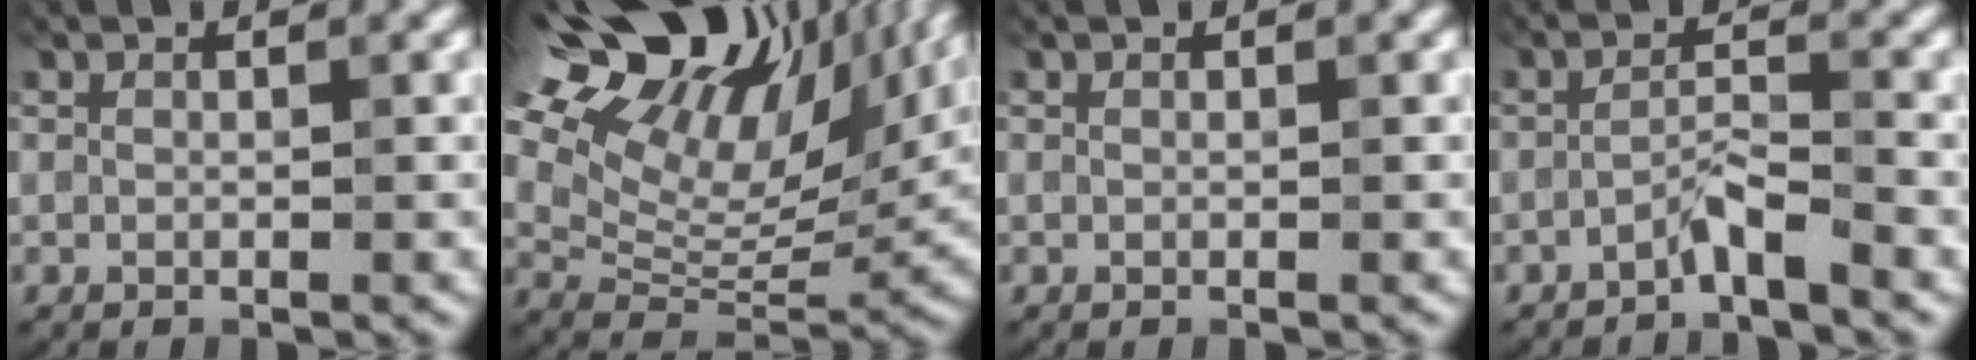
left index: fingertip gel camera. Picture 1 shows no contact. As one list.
[{"total": 18.8, "force": [11.6, 9.1, 11.6], "torque": [-0.232, 0.054, 0.196]}, {"total": 0.0}, {"total": 1.9, "force": [-1.6, 0.0, 1.1], "torque": [-0.019, 0.013, -0.035]}]